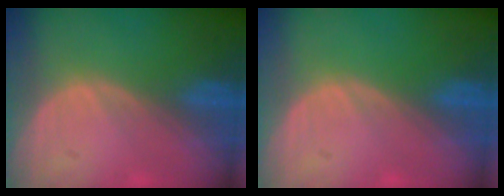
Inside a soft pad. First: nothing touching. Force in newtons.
{"total": 0.0}